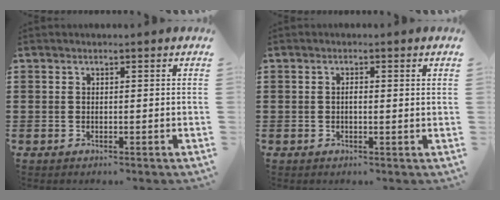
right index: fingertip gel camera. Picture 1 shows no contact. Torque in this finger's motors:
{"motor_torque": [0.06, 0.20, 0.00, 0.00]}